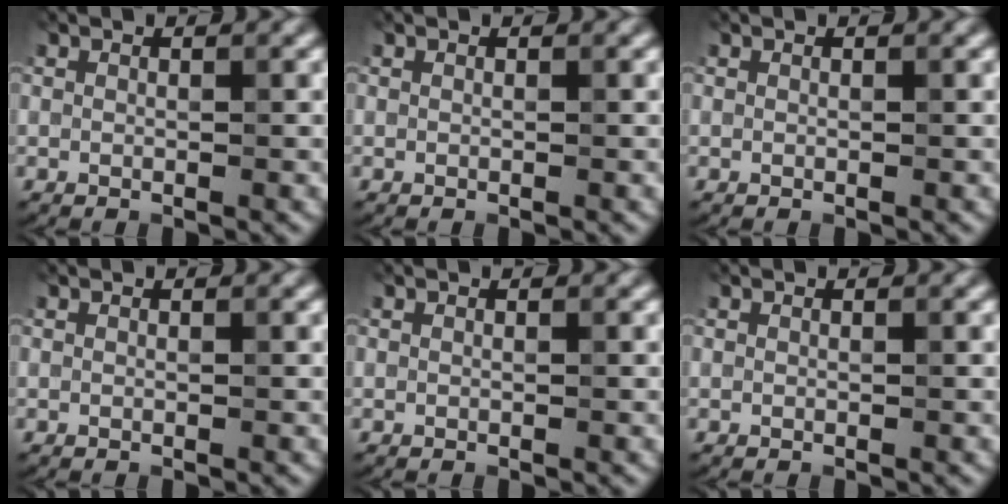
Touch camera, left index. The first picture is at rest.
{"total": 0.0}
{"total": 0.0}
{"total": 0.0}
{"total": 0.0}
{"total": 0.0}